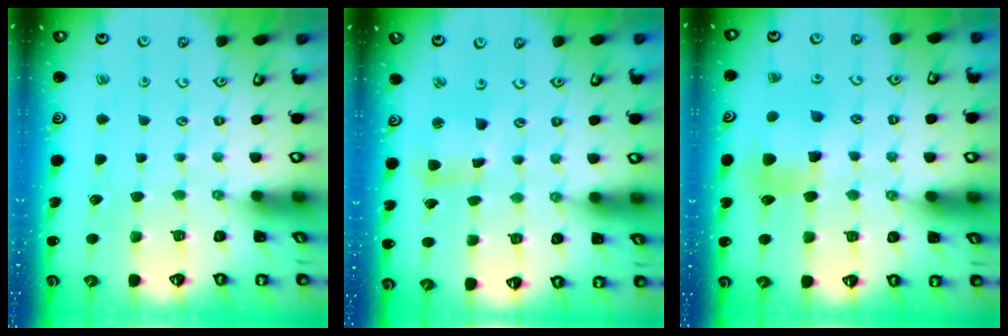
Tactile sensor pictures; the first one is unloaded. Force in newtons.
{"total": 4.7, "press": 4.7, "slide": 0.6}
{"total": 7.3, "press": 7.2, "slide": 0.8}